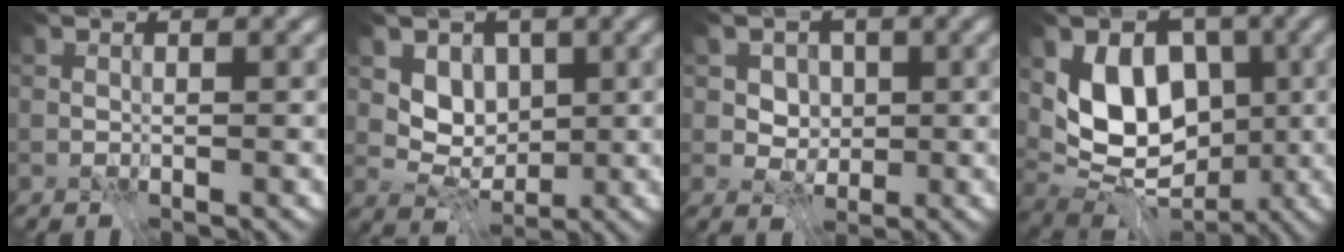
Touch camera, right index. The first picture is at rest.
{"total": 4.1, "force": [0.9, 3.3, 2.2], "torque": [-0.039, -0.010, 0.015]}
{"total": 3.1, "force": [0.8, 2.5, 1.6], "torque": [-0.028, -0.011, 0.022]}
{"total": 7.9, "force": [0.5, 5.8, 5.4], "torque": [-0.091, -0.020, 0.011]}